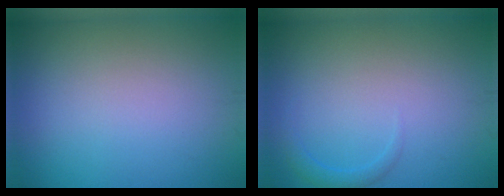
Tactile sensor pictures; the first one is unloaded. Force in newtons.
{"total": 1.2, "press": 1.1, "slide": 0.2}